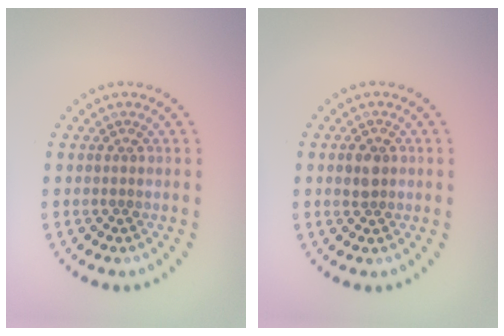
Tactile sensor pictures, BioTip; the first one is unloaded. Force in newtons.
{"total": 1.6, "press": 1.6, "slide": 0.3}